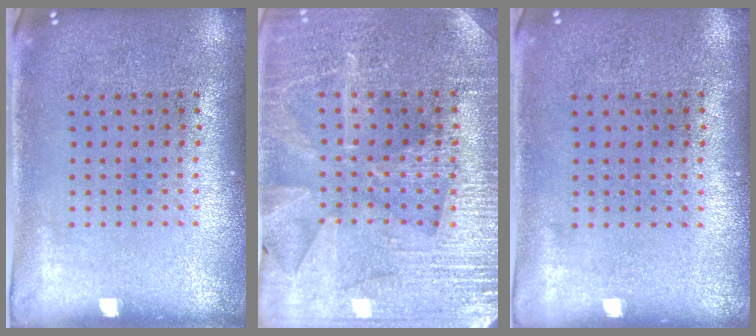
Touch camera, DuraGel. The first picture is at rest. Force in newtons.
{"total": 3.3, "press": 3.3, "slide": 0.7}
{"total": 0.0}